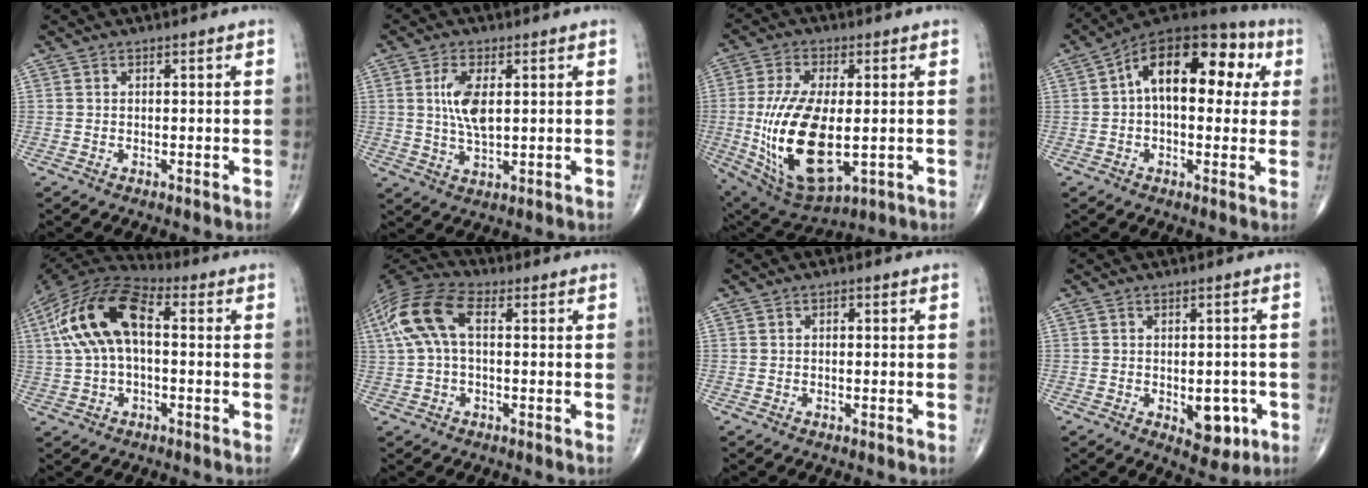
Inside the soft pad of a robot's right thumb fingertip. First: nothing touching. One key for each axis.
{"total": 7.0, "fx": 1.4, "fy": 3.0, "fz": 6.1, "tx": -0.126, "ty": -0.007, "tz": 0.030}
{"total": 19.9, "fx": -2.0, "fy": 9.4, "fz": 17.4, "tx": -0.348, "ty": -0.017, "tz": -0.012}
{"total": 18.8, "fx": 3.9, "fy": 10.3, "fz": 15.2, "tx": -0.192, "ty": 0.038, "tz": 0.045}
{"total": 16.2, "fx": 2.1, "fy": 8.1, "fz": 13.8, "tx": -0.276, "ty": 0.043, "tz": 0.031}
{"total": 12.7, "fx": 2.3, "fy": 6.7, "fz": 10.5, "tx": -0.236, "ty": 0.039, "tz": 0.039}
{"total": 0.8, "fx": 0.2, "fy": 0.5, "fz": 0.7, "tx": -0.007, "ty": 0.003, "tz": 0.000}
{"total": 6.8, "fx": -2.0, "fy": 3.8, "fz": 5.2, "tx": -0.039, "ty": 0.002, "tz": -0.016}